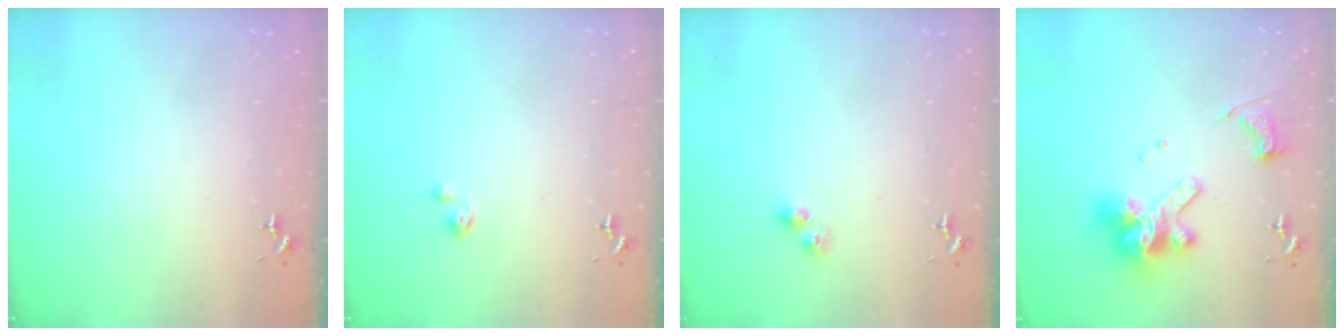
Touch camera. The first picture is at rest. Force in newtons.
{"total": 1.1, "press": 1.1, "slide": 0.2}
{"total": 2.8, "press": 2.8, "slide": 0.5}
{"total": 16.5, "press": 16.4, "slide": 1.6}